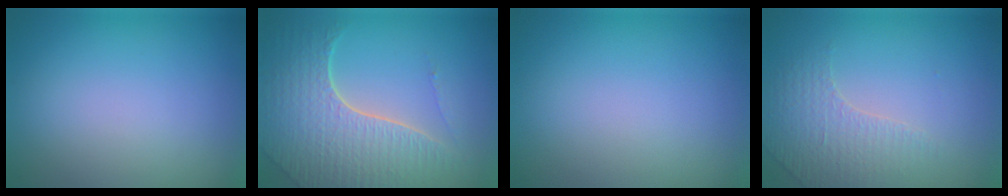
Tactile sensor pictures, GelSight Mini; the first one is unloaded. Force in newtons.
{"total": 7.2, "press": 5.2, "slide": 5.0}
{"total": 0.0}
{"total": 1.8, "press": 1.6, "slide": 0.8}